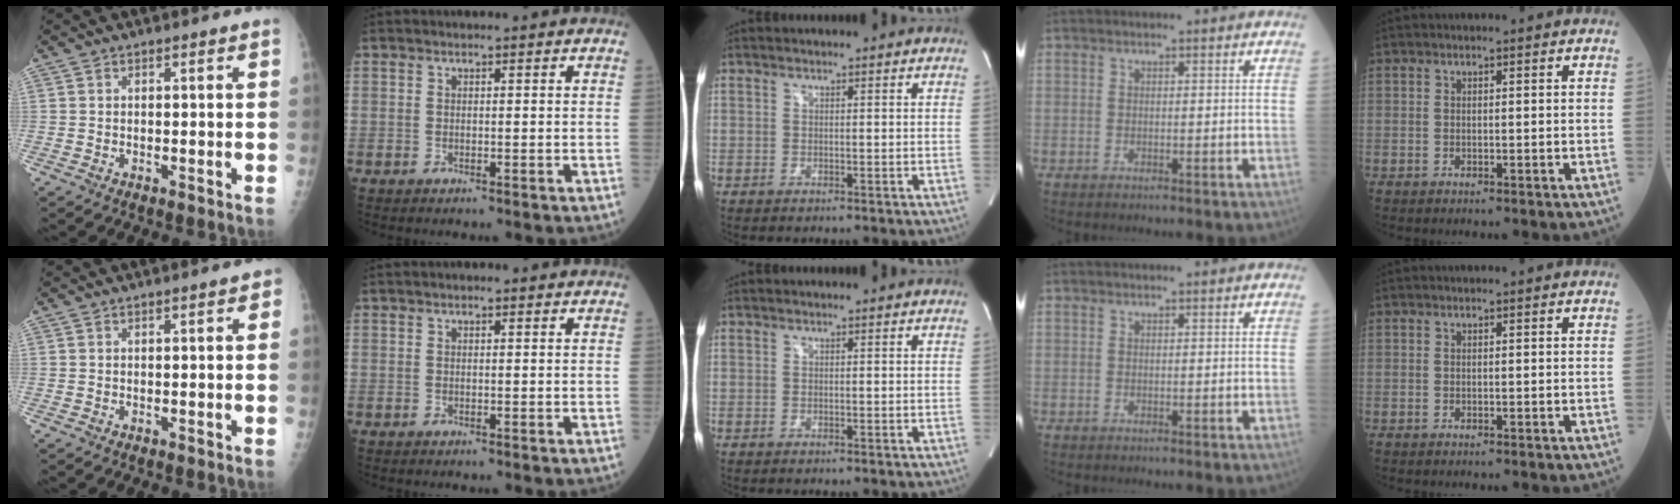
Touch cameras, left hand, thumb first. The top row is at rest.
{"thumb": {"total": 1.2, "force": [0.3, 0.5, 1.1], "torque": [-0.007, 0.004, 0.001]}, "index": {"total": 1.2, "force": [0.8, 0.5, 0.8], "torque": [-0.018, 0.008, 0.007]}}